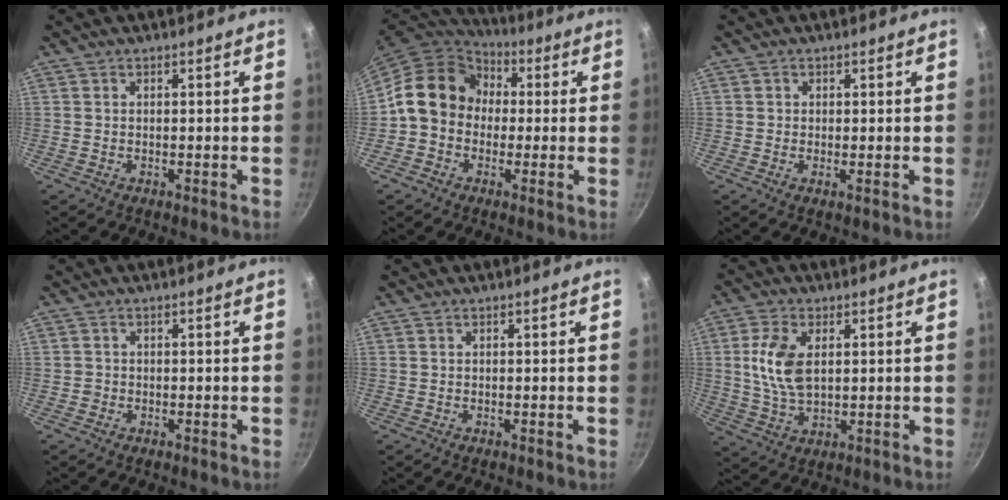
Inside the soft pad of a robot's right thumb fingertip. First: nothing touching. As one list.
[{"total": 13.6, "force": [0.6, 11.4, 7.3], "torque": [-0.086, 0.034, -0.011]}, {"total": 0.9, "force": [0.1, 0.8, 0.5], "torque": [-0.006, -0.005, -0.003]}, {"total": 0.9, "force": [-0.3, 0.8, 0.1], "torque": [-0.001, 0.002, -0.005]}, {"total": 0.0}, {"total": 9.7, "force": [1.9, 5.6, 7.8], "torque": [-0.148, -0.007, 0.037]}]